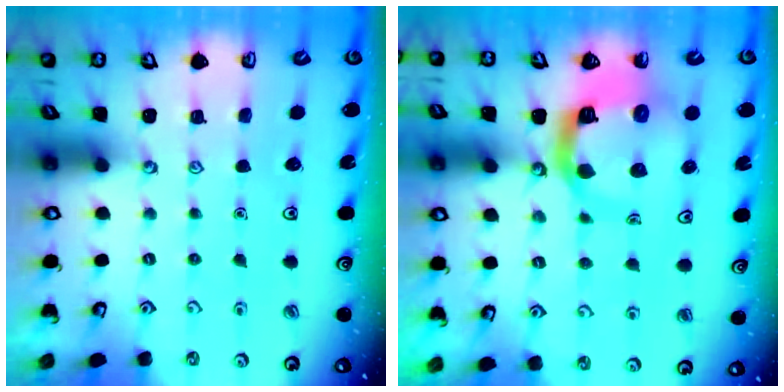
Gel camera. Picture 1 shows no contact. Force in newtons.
{"total": 10.6, "press": 10.5, "slide": 1.3}